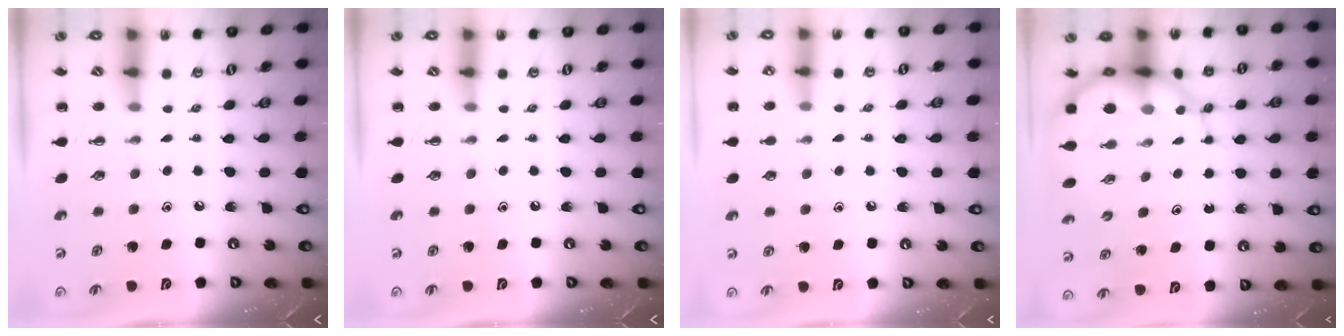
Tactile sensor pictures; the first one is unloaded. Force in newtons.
{"total": 0.0}
{"total": 6.6, "press": 6.3, "slide": 1.9}
{"total": 9.0, "press": 8.6, "slide": 2.4}